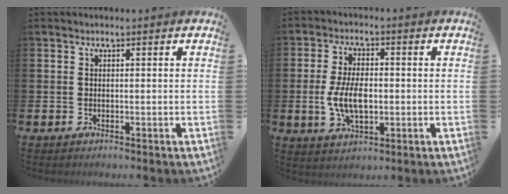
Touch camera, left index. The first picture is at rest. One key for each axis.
{"total": 6.6, "fx": -0.5, "fy": 3.5, "fz": 5.6, "tx": -0.108, "ty": -0.004, "tz": -0.016}